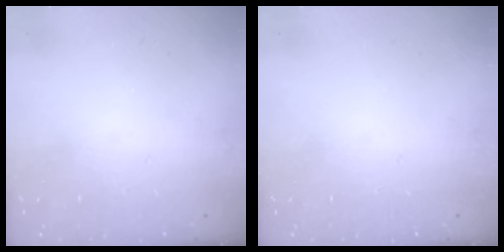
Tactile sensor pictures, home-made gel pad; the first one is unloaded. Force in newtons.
{"total": 0.0}